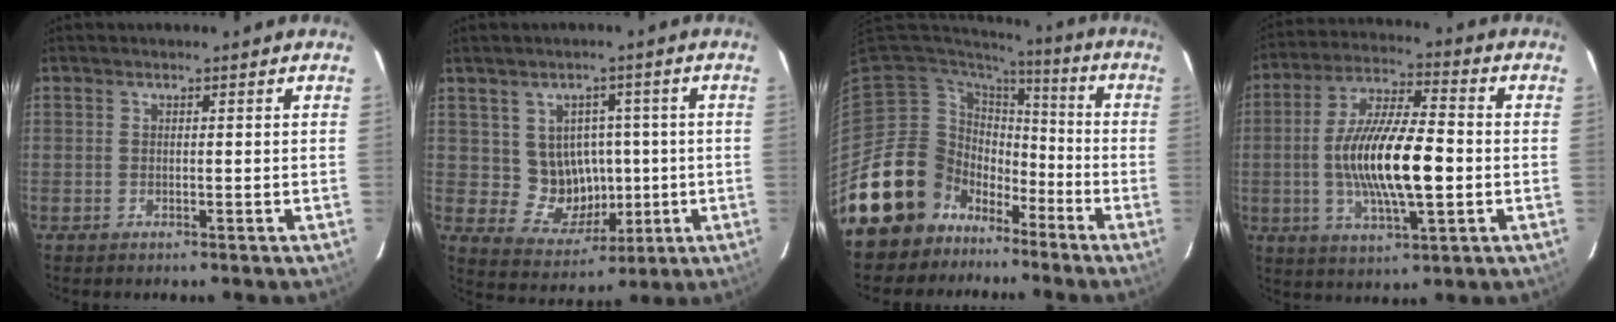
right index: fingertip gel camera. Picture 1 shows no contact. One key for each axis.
{"total": 8.7, "fx": 0.3, "fy": 8.2, "fz": 2.8, "tx": -0.060, "ty": 0.008, "tz": 0.025}
{"total": 15.7, "fx": -9.6, "fy": 12.1, "fz": 2.6, "tx": -0.084, "ty": 0.040, "tz": -0.156}
{"total": 16.4, "fx": -1.9, "fy": 4.6, "fz": 15.6, "tx": -0.296, "ty": -0.002, "tz": -0.034}